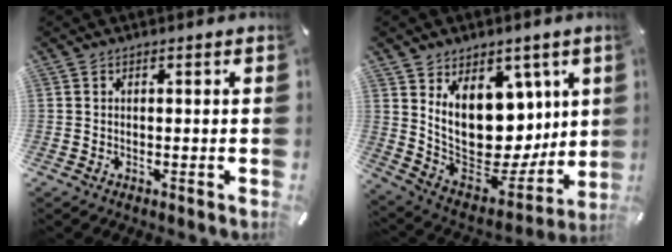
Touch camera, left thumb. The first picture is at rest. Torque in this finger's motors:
{"motor_torque": [2.96, 2.05, 1.20, -0.74, 0.61]}